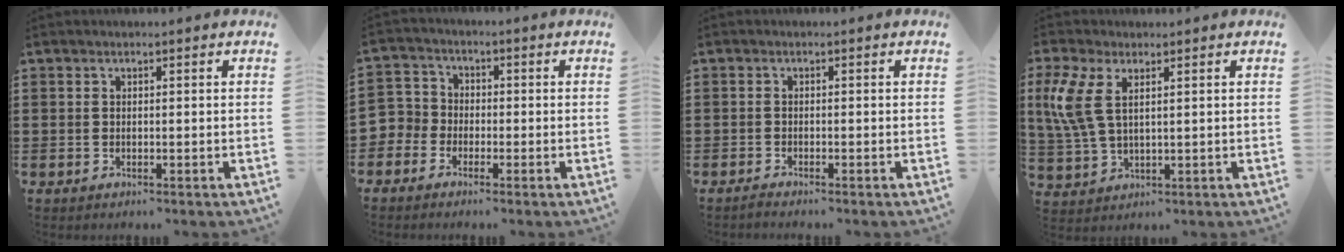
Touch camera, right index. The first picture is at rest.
{"total": 3.9, "force": [-2.3, 3.1, 0.3], "torque": [-0.036, 0.004, -0.057]}
{"total": 1.0, "force": [-1.0, -0.1, 0.0], "torque": [-0.001, -0.002, -0.020]}
{"total": 6.6, "force": [2.5, 2.9, 5.3], "torque": [-0.149, -0.004, 0.034]}